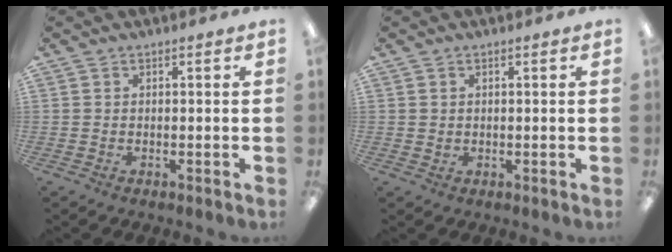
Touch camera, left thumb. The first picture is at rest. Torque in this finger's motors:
{"motor_torque": [-0.14, 0.03, 0.17, -0.23, 0.01]}